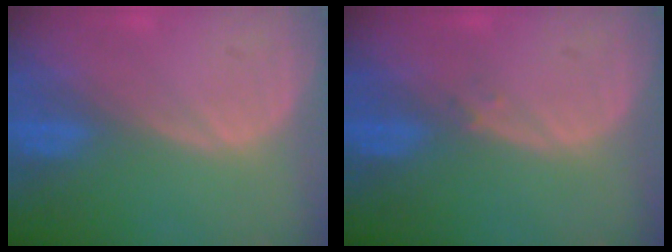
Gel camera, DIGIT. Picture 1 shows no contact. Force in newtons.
{"total": 0.7, "press": 0.7, "slide": 0.1}